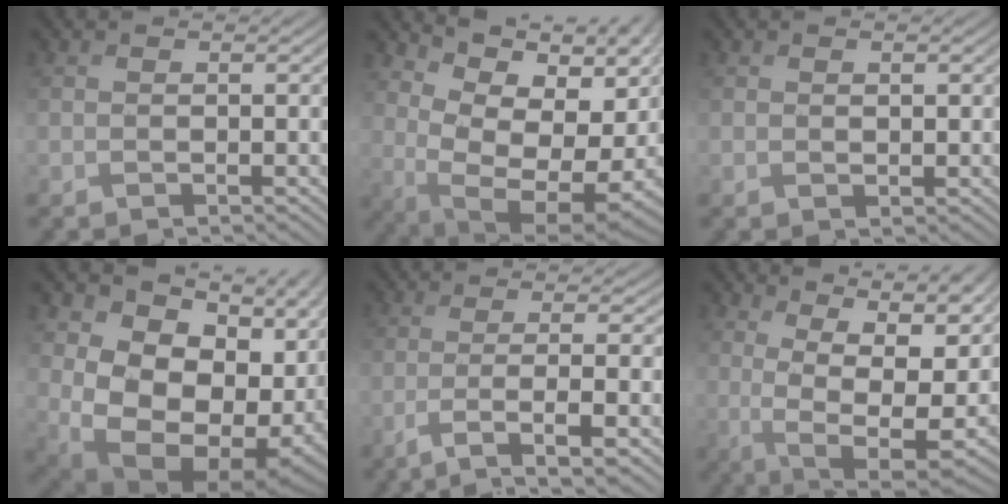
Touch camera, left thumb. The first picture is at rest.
{"total": 15.6, "force": [2.2, 8.2, 13.1], "torque": [-0.191, -0.006, 0.086]}
{"total": 0.8, "force": [0.2, 0.6, 0.5], "torque": [-0.005, -0.003, 0.006]}
{"total": 19.3, "force": [0.9, 13.7, 13.6], "torque": [-0.238, -0.045, 0.078]}
{"total": 8.9, "force": [-3.8, 1.6, 7.9], "torque": [-0.103, 0.006, -0.071]}
{"total": 15.2, "force": [4.0, 7.6, 12.5], "torque": [-0.205, 0.013, 0.085]}